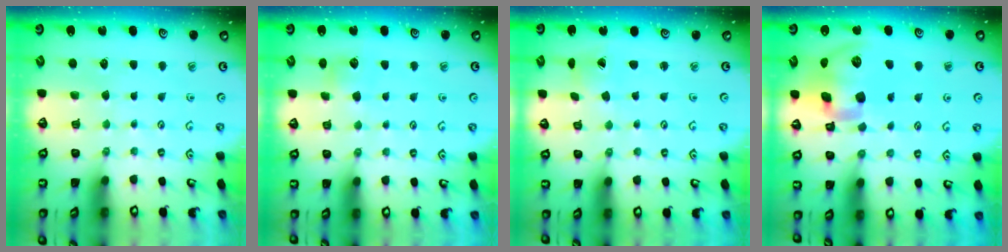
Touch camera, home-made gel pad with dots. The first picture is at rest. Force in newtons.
{"total": 5.9, "press": 5.9, "slide": 0.8}
{"total": 2.2, "press": 2.2, "slide": 0.2}
{"total": 15.4, "press": 15.2, "slide": 2.4}